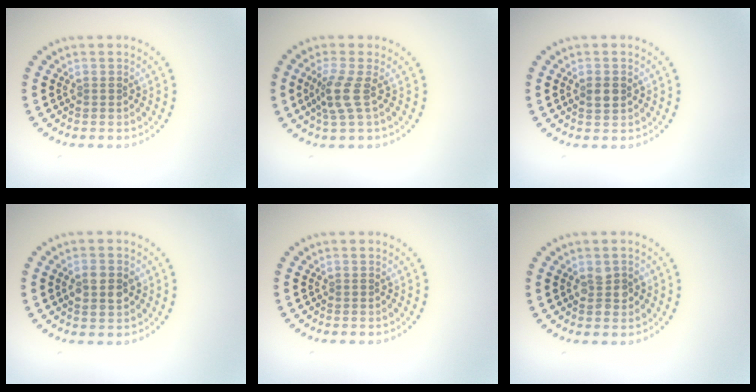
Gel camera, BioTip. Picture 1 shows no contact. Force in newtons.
{"total": 2.6, "press": 2.0, "slide": 1.7}
{"total": 1.4, "press": 1.4, "slide": 0.1}
{"total": 2.4, "press": 2.4, "slide": 0.3}
{"total": 0.0}
{"total": 2.0, "press": 1.9, "slide": 0.2}